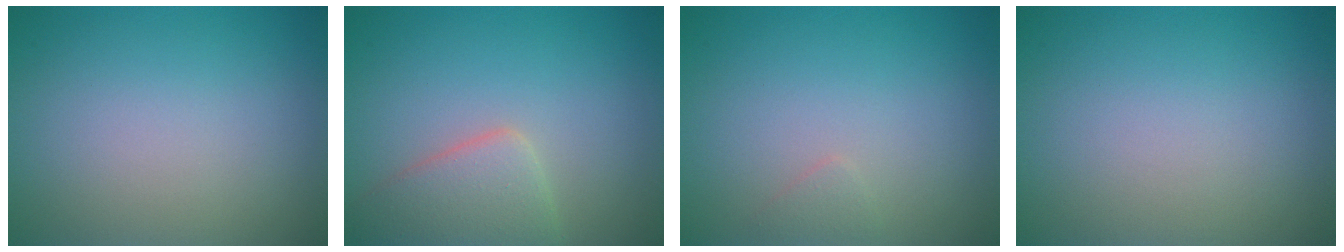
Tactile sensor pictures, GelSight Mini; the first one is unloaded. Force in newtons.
{"total": 3.7, "press": 3.7, "slide": 0.3}
{"total": 0.7, "press": 0.7, "slide": 0.0}
{"total": 0.0}